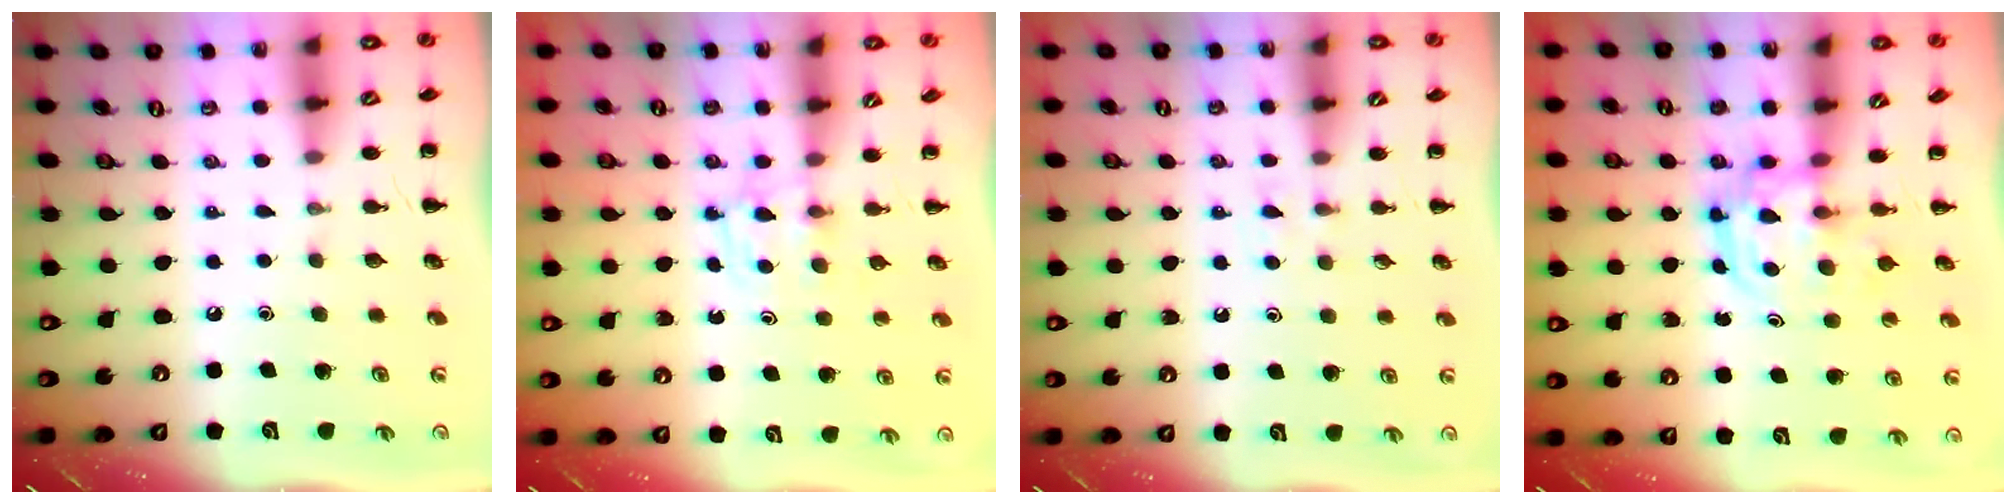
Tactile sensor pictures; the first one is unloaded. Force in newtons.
{"total": 2.8, "press": 2.5, "slide": 1.4}
{"total": 3.1, "press": 2.8, "slide": 1.3}
{"total": 2.9, "press": 2.9, "slide": 0.3}